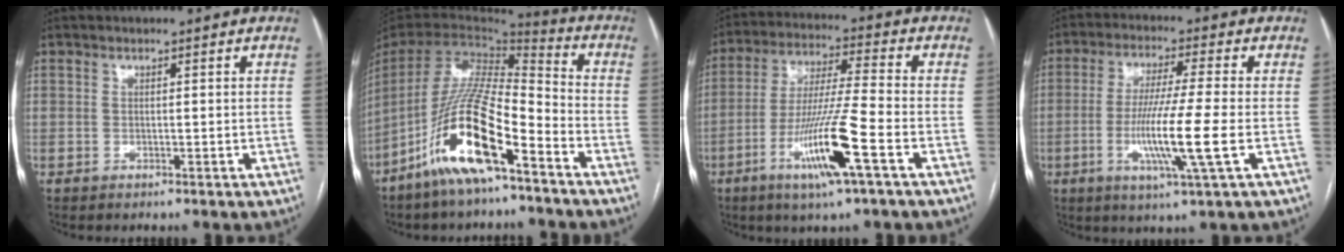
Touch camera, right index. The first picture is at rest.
{"total": 17.0, "force": [-9.4, 3.0, 13.9], "torque": [-0.293, -0.021, -0.176]}
{"total": 13.3, "force": [-5.5, -0.4, 12.1], "torque": [-0.241, -0.017, -0.105]}
{"total": 10.9, "force": [-2.5, -0.9, 10.6], "torque": [-0.206, -0.019, -0.052]}